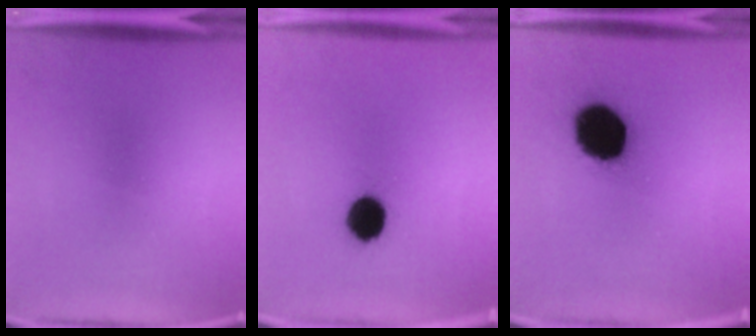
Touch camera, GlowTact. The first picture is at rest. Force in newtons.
{"total": 8.4}
{"total": 18.9}